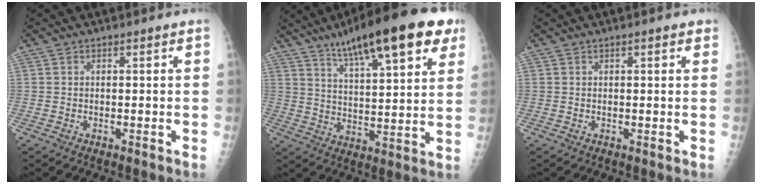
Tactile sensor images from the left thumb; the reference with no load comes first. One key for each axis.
{"total": 22.1, "fx": 12.9, "fy": 5.6, "fz": 17.0, "tx": -0.237, "ty": -0.021, "tz": 0.198}
{"total": 1.5, "fx": 0.8, "fy": 0.5, "fz": 1.1, "tx": -0.013, "ty": 0.000, "tz": 0.008}